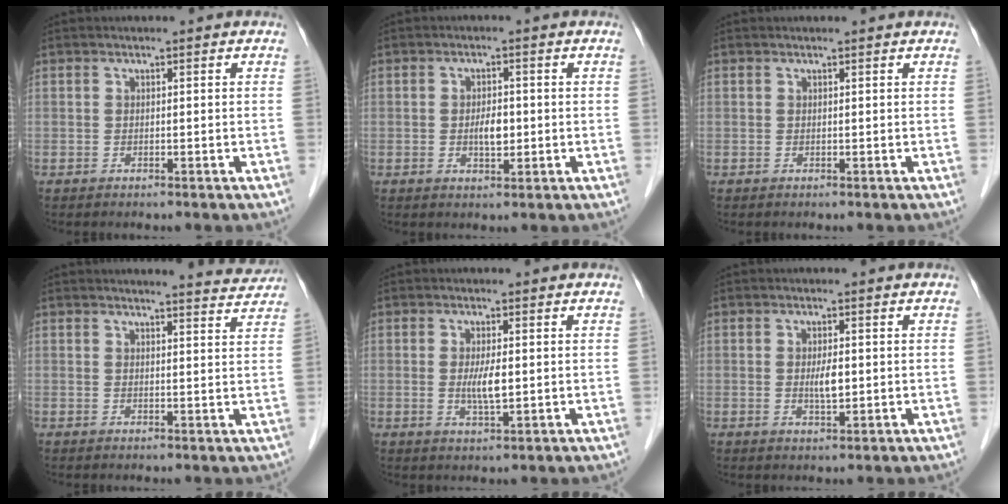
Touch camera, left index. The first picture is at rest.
{"total": 2.9, "force": [-0.3, 1.3, 2.6], "torque": [-0.047, 0.001, -0.002]}
{"total": 0.7, "force": [0.7, 0.0, 0.1], "torque": [-0.007, 0.001, 0.008]}
{"total": 5.3, "force": [5.3, -0.1, 0.3], "torque": [-0.012, -0.019, 0.049]}
{"total": 3.4, "force": [0.1, 0.6, 3.4], "torque": [-0.067, -0.006, 0.004]}
{"total": 2.6, "force": [0.1, 0.7, 2.5], "torque": [-0.047, -0.003, 0.004]}